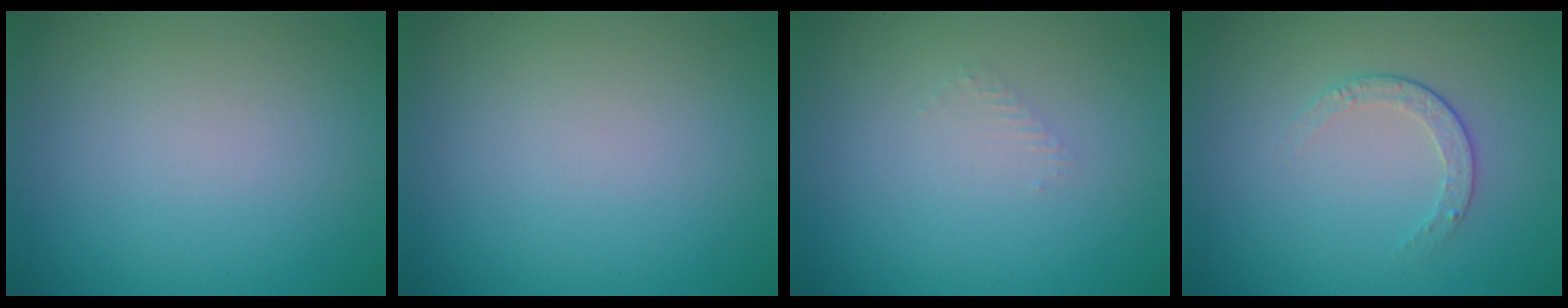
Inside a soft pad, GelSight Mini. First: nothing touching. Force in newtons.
{"total": 0.0}
{"total": 0.8, "press": 0.8, "slide": 0.3}
{"total": 1.6, "press": 1.2, "slide": 1.1}